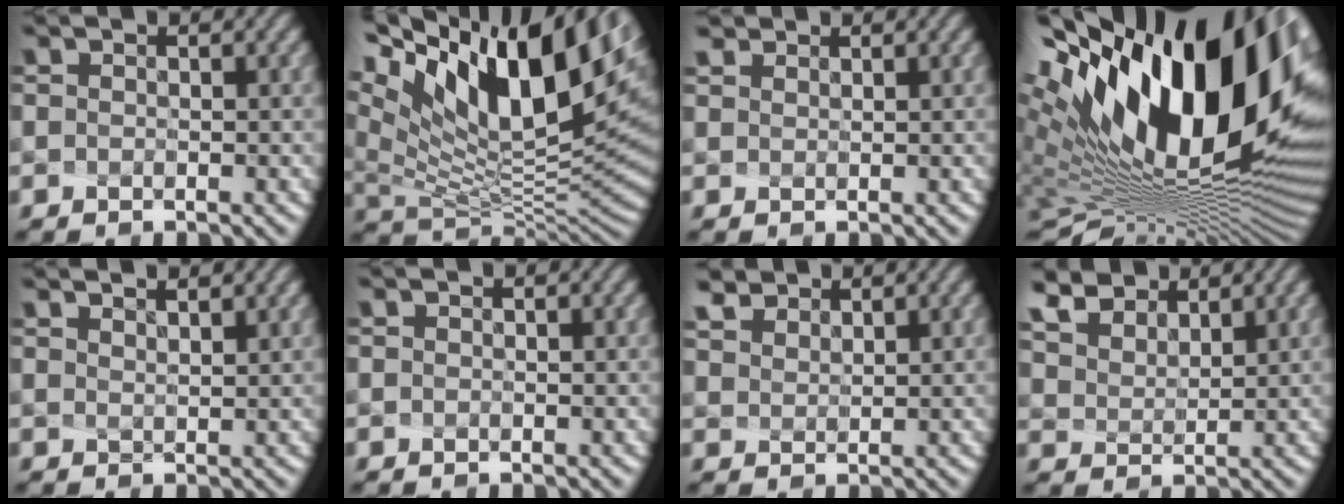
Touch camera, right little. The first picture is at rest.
{"total": 16.3, "force": [8.3, 6.7, 12.3], "torque": [-0.247, 0.020, 0.173]}
{"total": 1.0, "force": [0.9, 0.3, 0.0], "torque": [-0.014, -0.001, 0.027]}
{"total": 20.6, "force": [7.6, 8.6, 17.1], "torque": [-0.282, 0.039, 0.141]}
{"total": 1.4, "force": [1.4, -0.3, 0.3], "torque": [-0.016, -0.005, 0.046]}
{"total": 0.0}
{"total": 2.9, "force": [2.5, 1.2, 0.7], "torque": [-0.048, -0.002, 0.065]}
{"total": 6.0, "force": [4.8, 2.9, 2.1], "torque": [-0.094, 0.002, 0.101]}